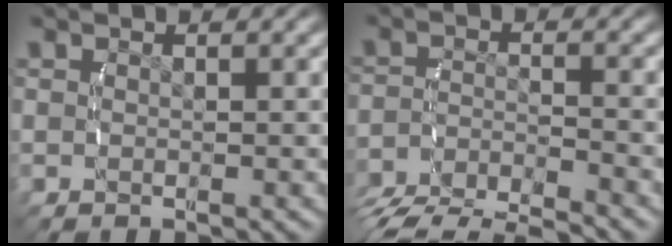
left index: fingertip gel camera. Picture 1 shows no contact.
{"total": 10.0, "force": [-9.6, 2.1, 1.9], "torque": [-0.009, -0.020, -0.155]}